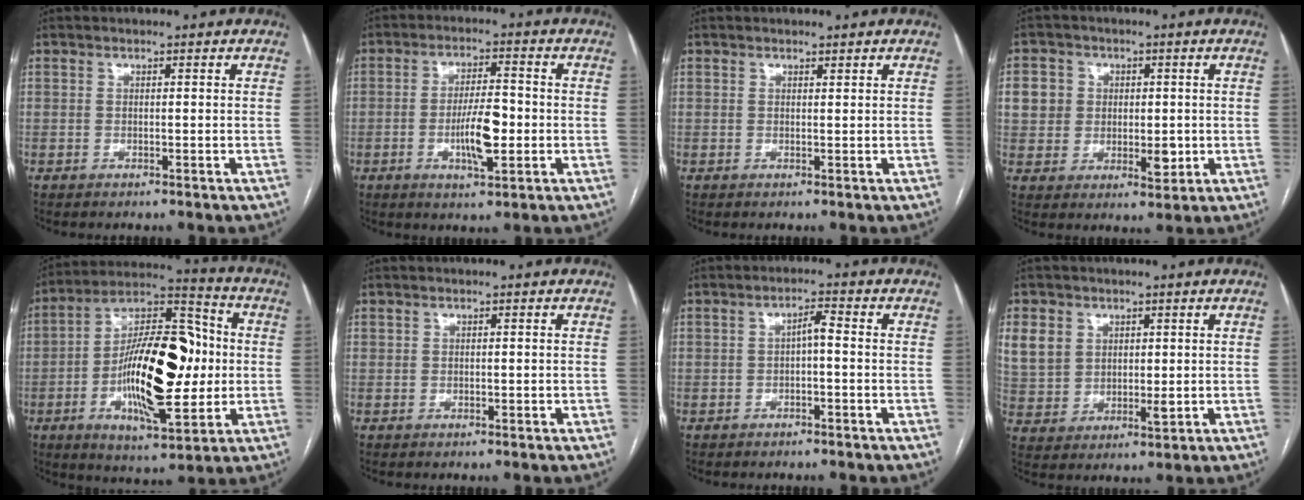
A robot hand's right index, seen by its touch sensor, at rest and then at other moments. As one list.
[{"total": 7.5, "force": [-1.6, 1.9, 7.1], "torque": [-0.131, -0.001, -0.027]}, {"total": 0.6, "force": [0.6, 0.1, 0.2], "torque": [-0.008, -0.003, 0.009]}, {"total": 7.4, "force": [1.0, 6.6, 3.2], "torque": [-0.043, 0.007, 0.024]}, {"total": 20.6, "force": [-1.6, 7.1, 19.3], "torque": [-0.335, 0.016, -0.029]}, {"total": 0.6, "force": [0.2, 0.4, 0.4], "torque": [-0.010, 0.002, 0.006]}, {"total": 2.4, "force": [-0.2, 0.6, 2.3], "torque": [-0.041, 0.011, -0.003]}, {"total": 9.3, "force": [3.7, 7.5, 4.1], "torque": [-0.096, 0.007, 0.085]}]